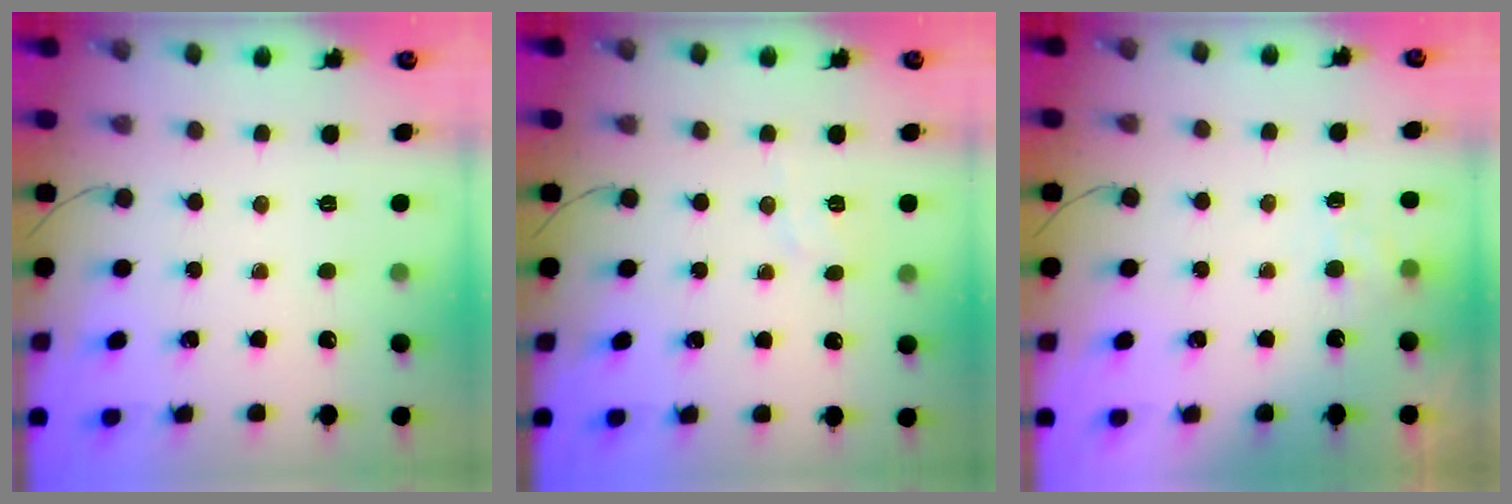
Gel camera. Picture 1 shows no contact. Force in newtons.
{"total": 4.0, "press": 3.8, "slide": 1.4}
{"total": 5.6, "press": 5.4, "slide": 1.4}